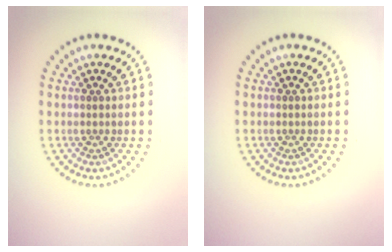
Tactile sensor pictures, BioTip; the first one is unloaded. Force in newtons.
{"total": 0.0}